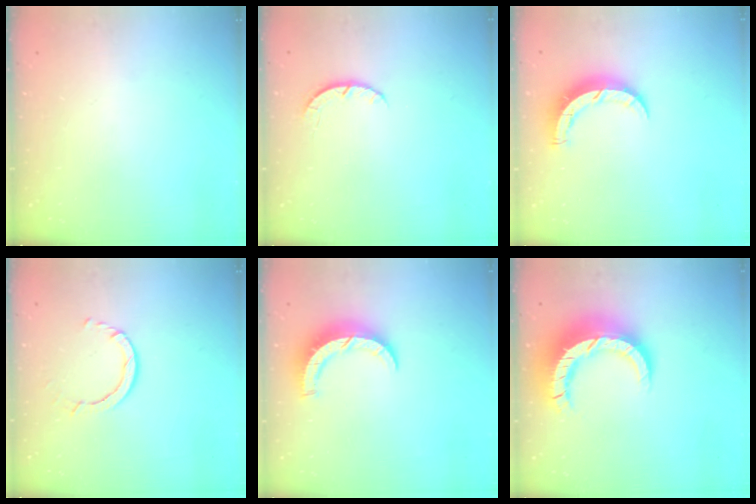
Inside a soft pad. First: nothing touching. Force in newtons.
{"total": 2.7, "press": 2.6, "slide": 0.4}
{"total": 9.0, "press": 9.0, "slide": 0.7}
{"total": 3.1, "press": 3.1, "slide": 0.3}
{"total": 8.0, "press": 8.0, "slide": 0.4}
{"total": 16.1, "press": 16.0, "slide": 1.4}